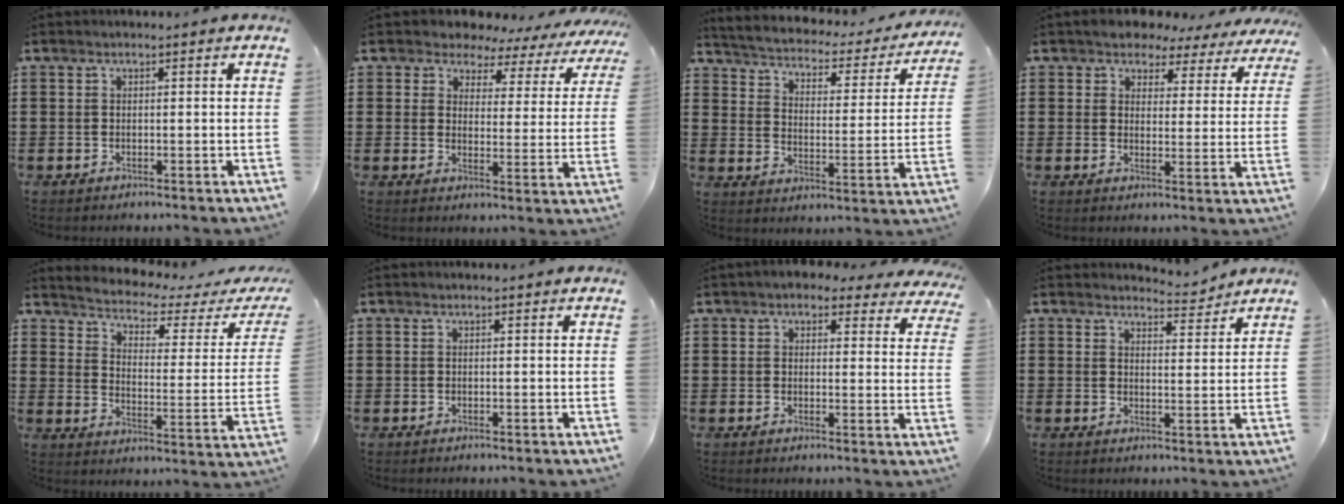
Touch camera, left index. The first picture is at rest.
{"total": 4.1, "force": [3.6, 1.8, 0.5], "torque": [-0.036, -0.021, 0.060]}
{"total": 1.9, "force": [1.7, 0.5, 0.7], "torque": [-0.032, -0.025, 0.018]}
{"total": 4.2, "force": [3.7, 1.8, 0.6], "torque": [-0.026, -0.016, 0.061]}
{"total": 2.5, "force": [2.3, 0.3, 1.0], "torque": [-0.040, -0.026, 0.028]}
{"total": 0.0}
{"total": 3.3, "force": [2.7, 1.5, 1.3], "torque": [-0.028, -0.003, 0.047]}
{"total": 3.7, "force": [3.6, 0.5, 0.4], "torque": [-0.013, -0.018, 0.066]}